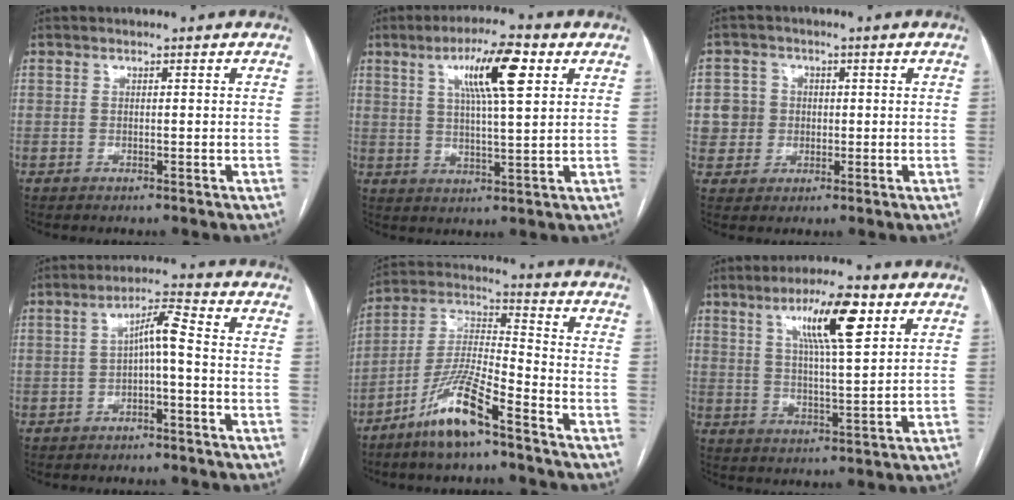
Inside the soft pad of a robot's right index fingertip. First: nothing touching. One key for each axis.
{"total": 10.2, "fx": 4.2, "fy": 1.2, "fz": 9.2, "tx": -0.159, "ty": 0.011, "tz": 0.068}
{"total": 5.0, "fx": 0.3, "fy": 4.9, "fz": 0.4, "tx": -0.002, "ty": 0.019, "tz": 0.011}
{"total": 4.8, "fx": -0.7, "fy": 0.5, "fz": 4.7, "tx": -0.077, "ty": 0.023, "tz": -0.011}
{"total": 11.4, "fx": -7.7, "fy": 1.3, "fz": 8.4, "tx": -0.174, "ty": -0.013, "tz": -0.152}
{"total": 10.6, "fx": 5.1, "fy": 1.3, "fz": 9.2, "tx": -0.159, "ty": 0.007, "tz": 0.084}